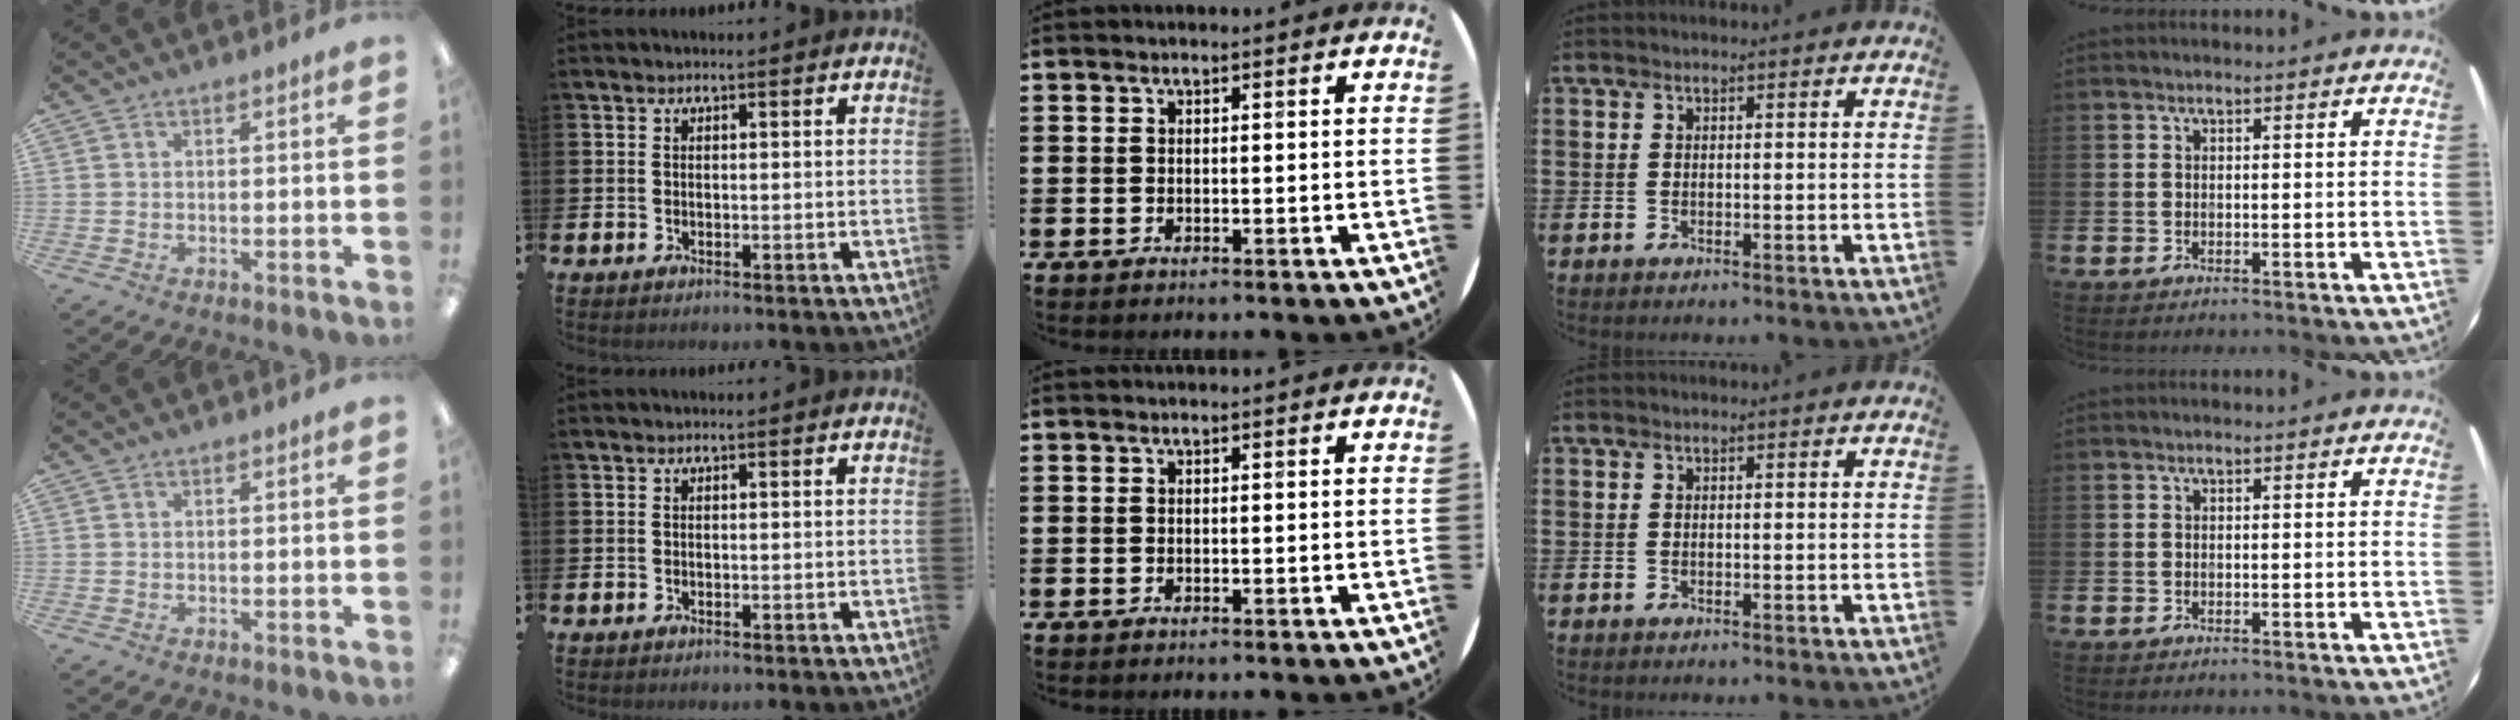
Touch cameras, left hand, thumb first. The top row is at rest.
{}